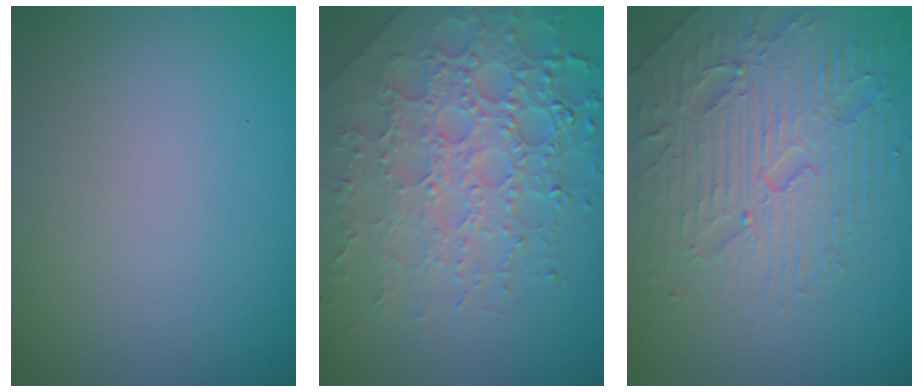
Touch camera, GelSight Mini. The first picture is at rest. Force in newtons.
{"total": 7.9, "press": 5.5, "slide": 5.7}
{"total": 5.1, "press": 4.9, "slide": 1.2}